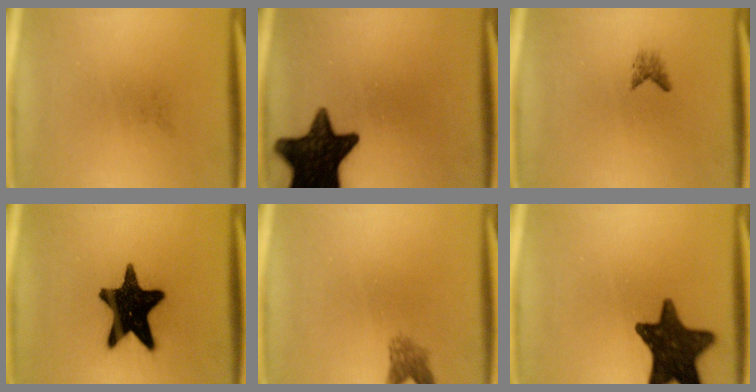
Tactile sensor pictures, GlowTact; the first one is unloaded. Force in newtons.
{"total": 16.3}
{"total": 1.1}
{"total": 18.0}
{"total": 2.4}
{"total": 14.7}